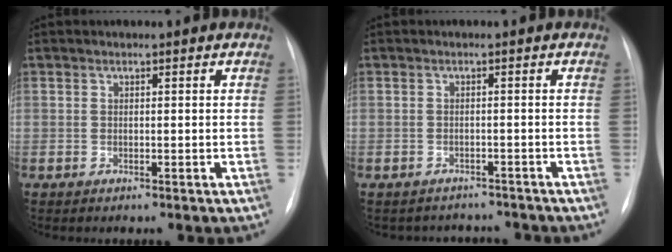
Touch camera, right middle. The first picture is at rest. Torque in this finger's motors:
{"motor_torque": [0.09, -0.20, 0.02, 0.00]}